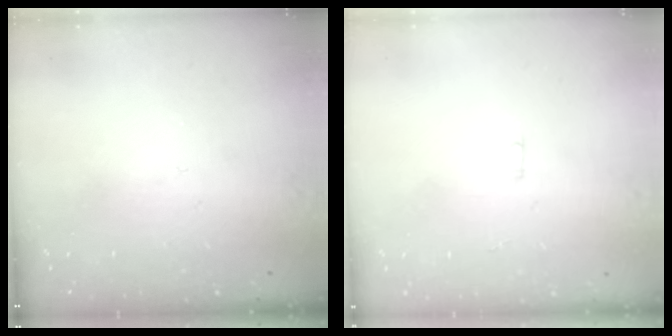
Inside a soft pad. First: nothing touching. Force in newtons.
{"total": 1.8, "press": 1.8, "slide": 0.1}